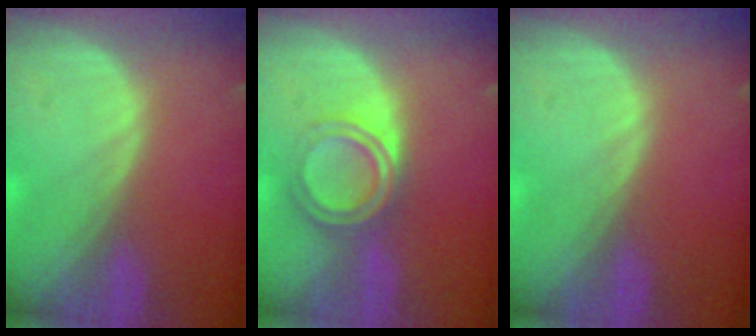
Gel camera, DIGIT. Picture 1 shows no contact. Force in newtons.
{"total": 5.7, "press": 5.0, "slide": 2.8}
{"total": 0.0}